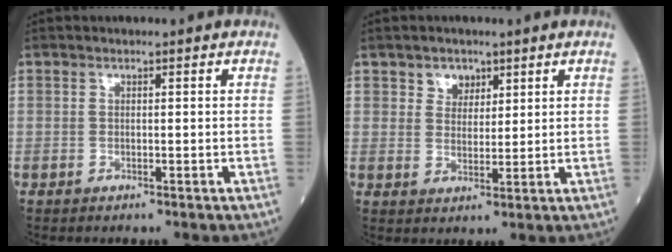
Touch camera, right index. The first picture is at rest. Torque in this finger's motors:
{"motor_torque": [0.00, 0.02, 0.00, 0.02]}